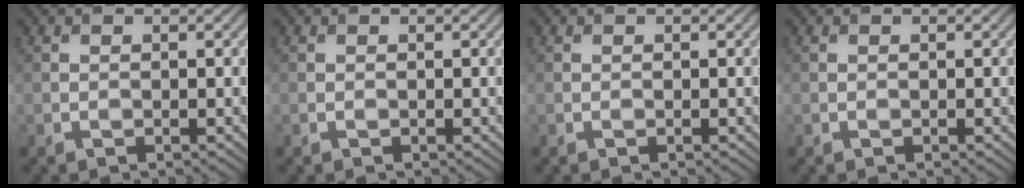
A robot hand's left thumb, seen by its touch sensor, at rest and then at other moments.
{"total": 0.0}
{"total": 0.0}
{"total": 0.0}